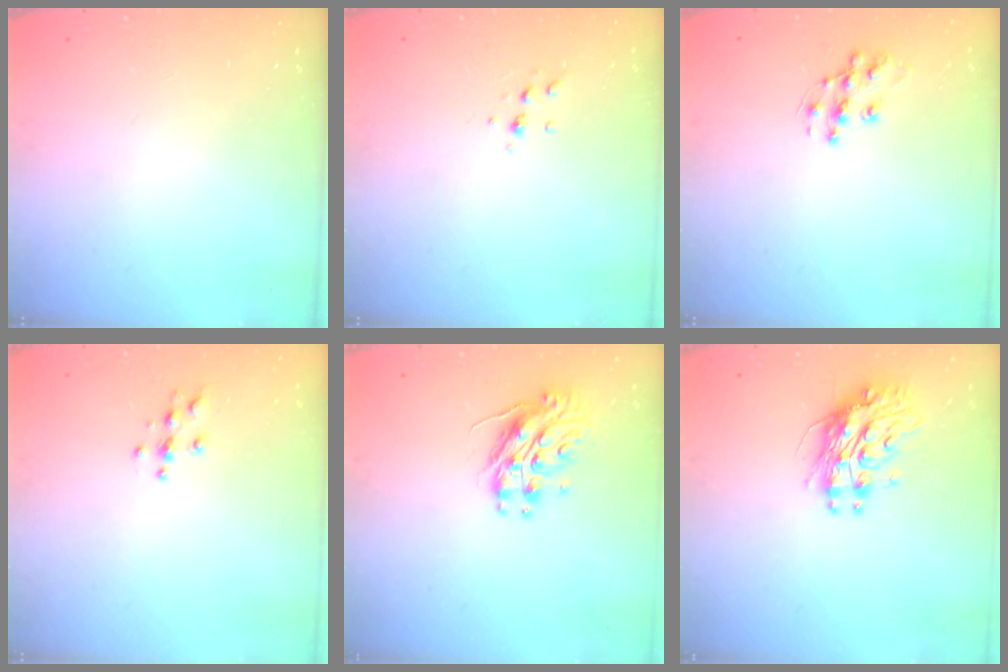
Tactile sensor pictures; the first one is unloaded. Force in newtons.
{"total": 4.5, "press": 4.3, "slide": 1.3}
{"total": 9.8, "press": 9.8, "slide": 0.6}
{"total": 3.9, "press": 3.8, "slide": 0.4}
{"total": 10.2, "press": 10.2, "slide": 0.8}
{"total": 10.3, "press": 10.2, "slide": 1.0}